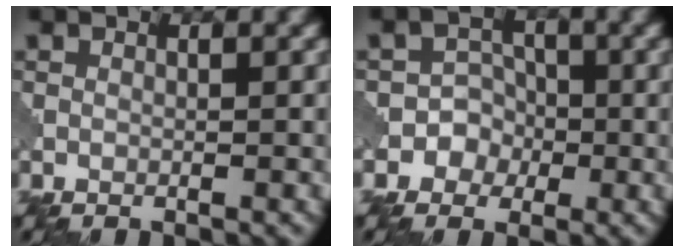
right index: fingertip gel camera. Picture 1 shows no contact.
{"total": 3.0, "force": [-1.0, 2.8, 0.6], "torque": [0.017, 0.012, -0.035]}